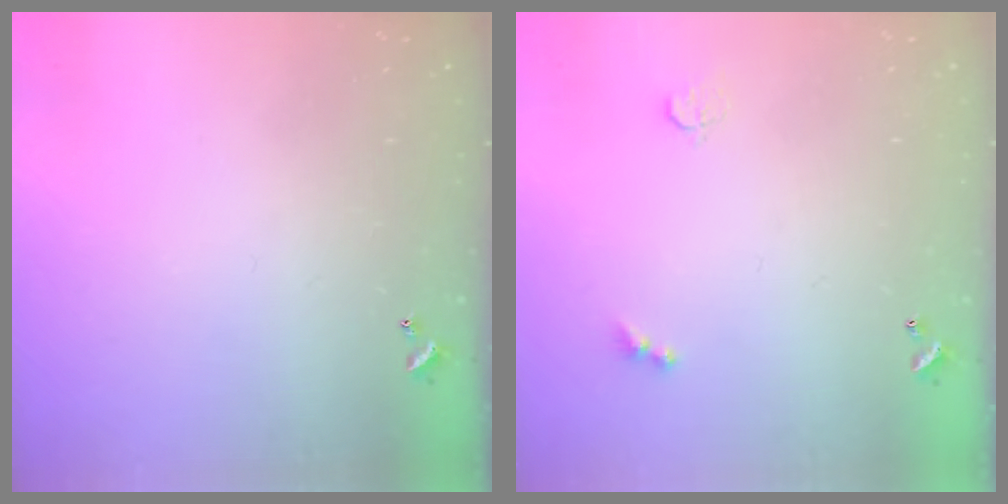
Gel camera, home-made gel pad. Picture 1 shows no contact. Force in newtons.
{"total": 2.9, "press": 2.8, "slide": 0.7}